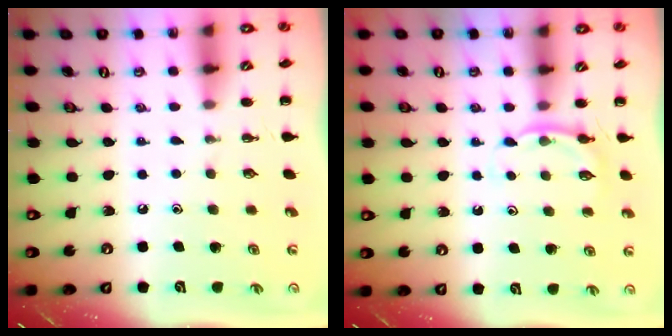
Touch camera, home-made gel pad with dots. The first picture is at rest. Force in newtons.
{"total": 4.7, "press": 4.5, "slide": 1.5}